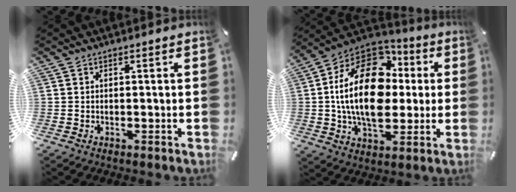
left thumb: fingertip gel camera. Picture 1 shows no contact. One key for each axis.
{"total": 24.4, "fx": 1.2, "fy": 15.9, "fz": 18.4, "tx": -0.362, "ty": 0.012, "tz": 0.020}